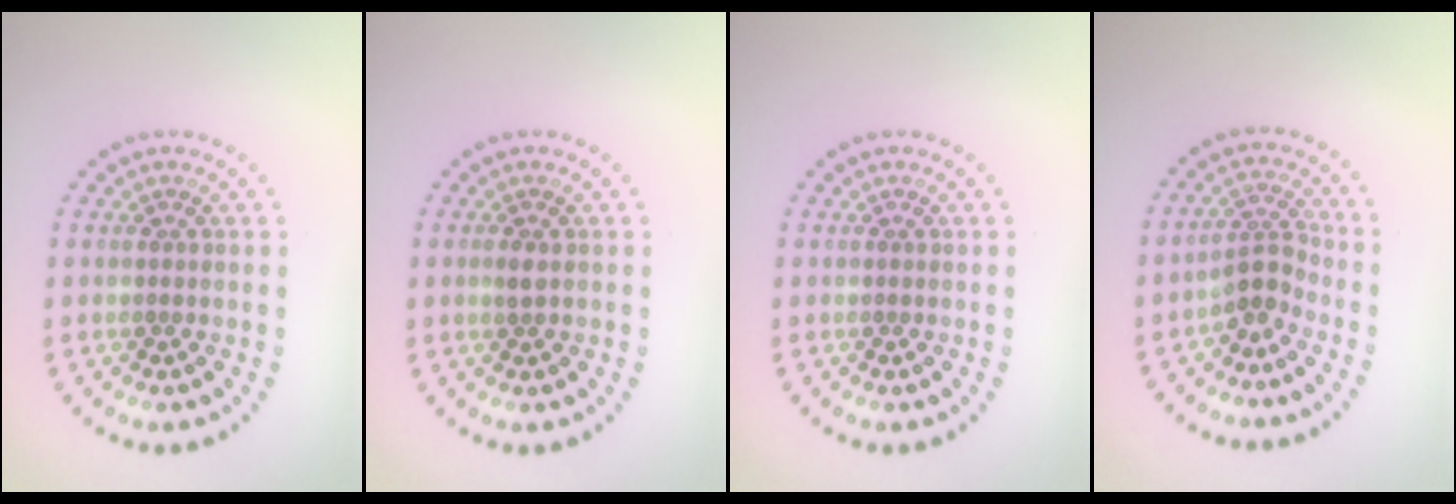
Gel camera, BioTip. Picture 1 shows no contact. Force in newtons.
{"total": 0.8, "press": 0.8, "slide": 0.0}
{"total": 0.0}
{"total": 2.5, "press": 1.8, "slide": 1.6}